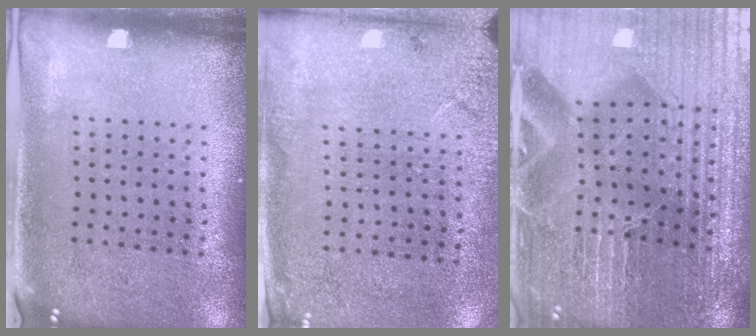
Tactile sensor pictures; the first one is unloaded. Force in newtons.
{"total": 2.6, "press": 2.4, "slide": 0.9}
{"total": 4.5, "press": 4.4, "slide": 1.3}